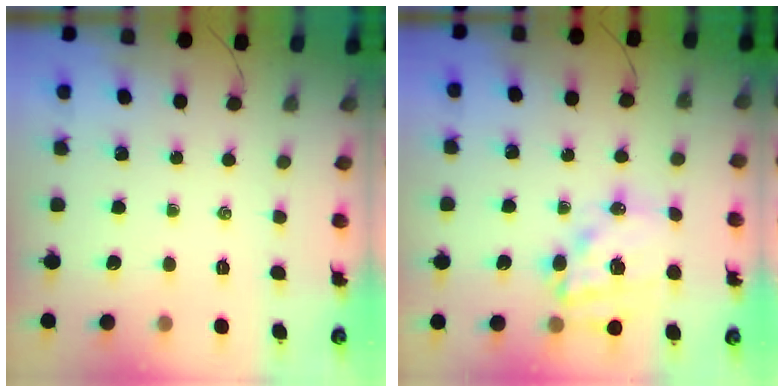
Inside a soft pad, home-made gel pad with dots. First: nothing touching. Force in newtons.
{"total": 15.3, "press": 14.9, "slide": 3.3}